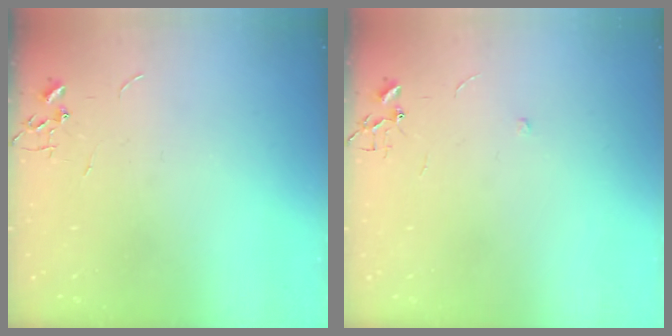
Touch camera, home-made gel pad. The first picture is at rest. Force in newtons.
{"total": 4.3, "press": 4.2, "slide": 1.3}